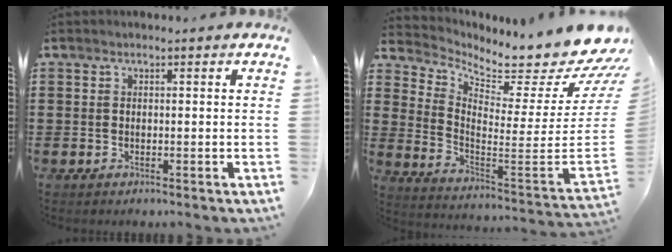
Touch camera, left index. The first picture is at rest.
{"total": 5.8, "force": [5.3, 0.7, 2.2], "torque": [-0.052, -0.075, 0.079]}